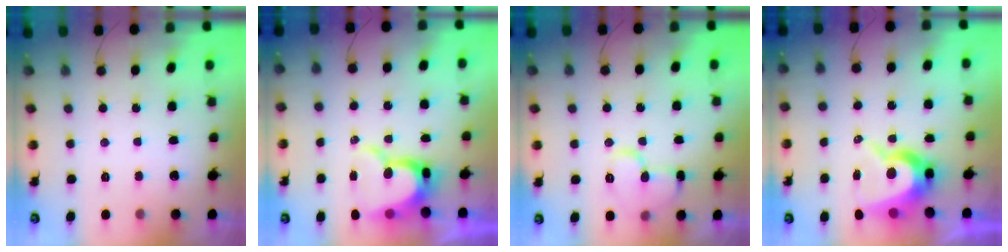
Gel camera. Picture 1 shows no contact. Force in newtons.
{"total": 12.5, "press": 12.5, "slide": 1.2}
{"total": 10.1, "press": 10.1, "slide": 1.1}
{"total": 11.6, "press": 11.6, "slide": 0.9}